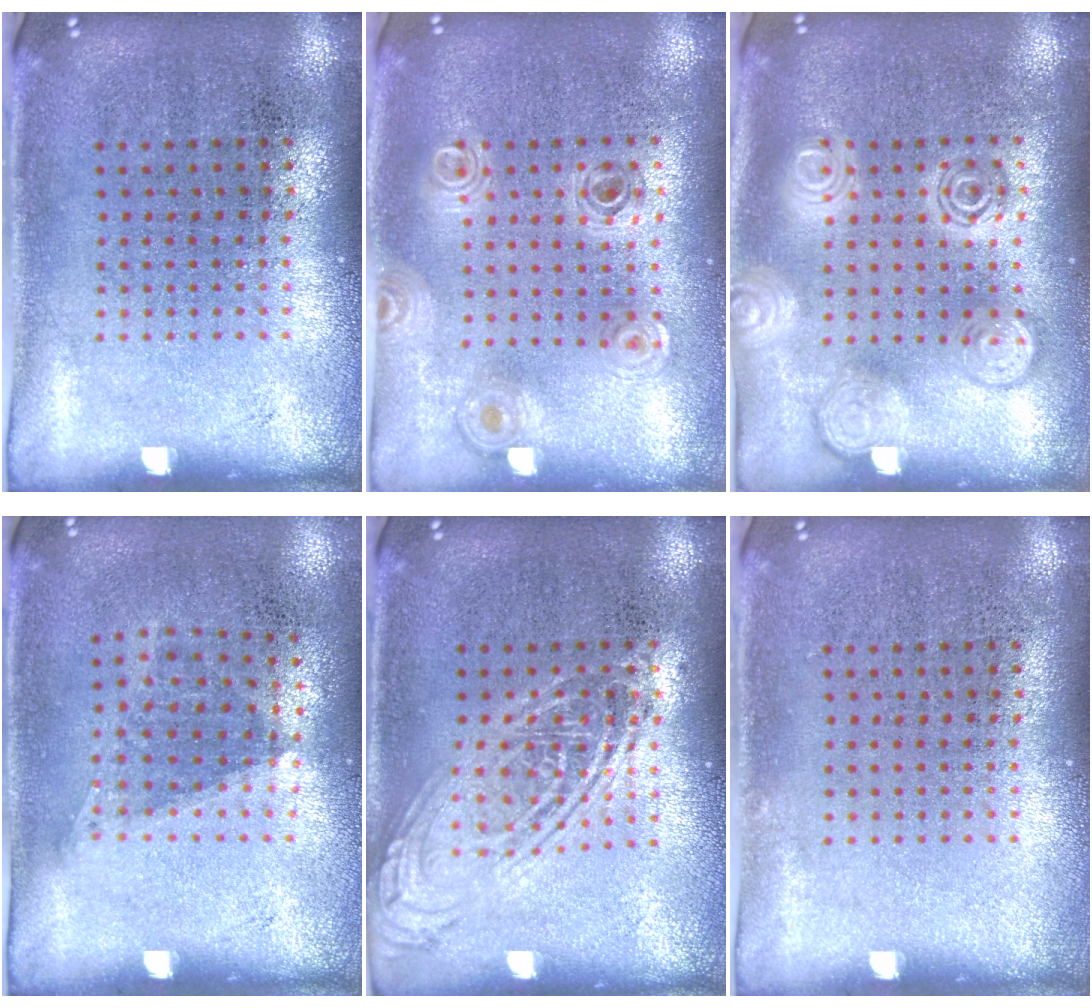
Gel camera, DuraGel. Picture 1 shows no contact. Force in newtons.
{"total": 0.8, "press": 0.8, "slide": 0.1}
{"total": 3.0, "press": 3.0, "slide": 0.4}
{"total": 1.1, "press": 0.8, "slide": 0.8}
{"total": 2.4, "press": 2.4, "slide": 0.3}
{"total": 0.0}